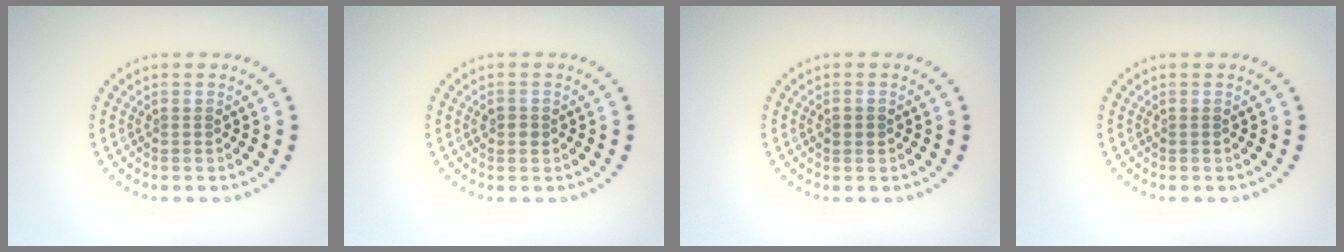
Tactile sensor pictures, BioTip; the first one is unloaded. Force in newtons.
{"total": 1.0, "press": 1.0, "slide": 0.1}
{"total": 1.3, "press": 1.3, "slide": 0.2}
{"total": 0.0}